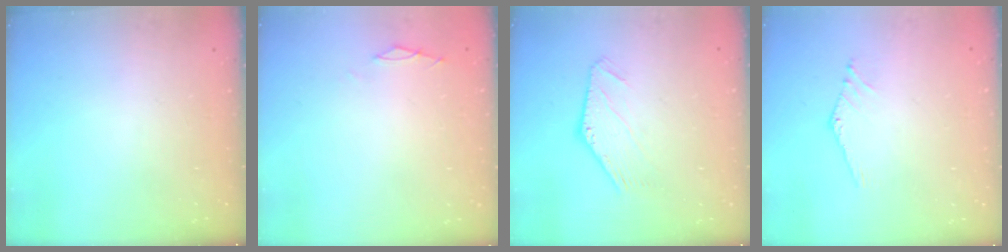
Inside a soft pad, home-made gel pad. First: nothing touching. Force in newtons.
{"total": 0.0}
{"total": 0.6, "press": 0.6, "slide": 0.1}
{"total": 0.8, "press": 0.7, "slide": 0.1}